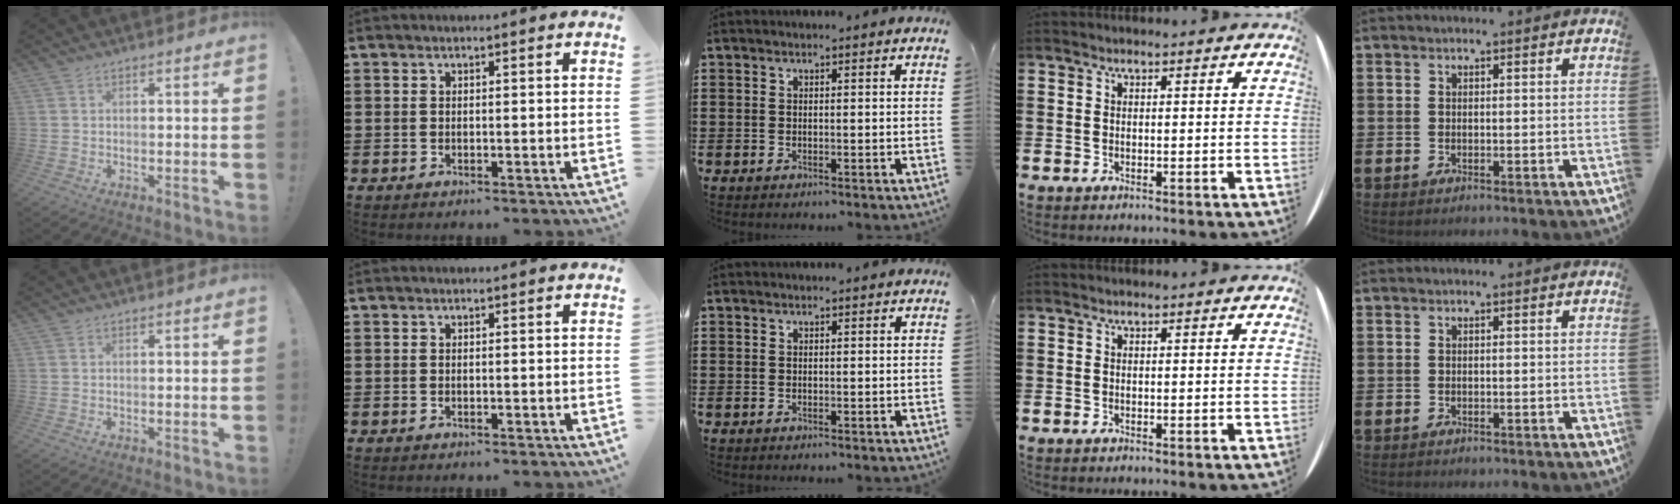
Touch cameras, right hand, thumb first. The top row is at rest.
{}